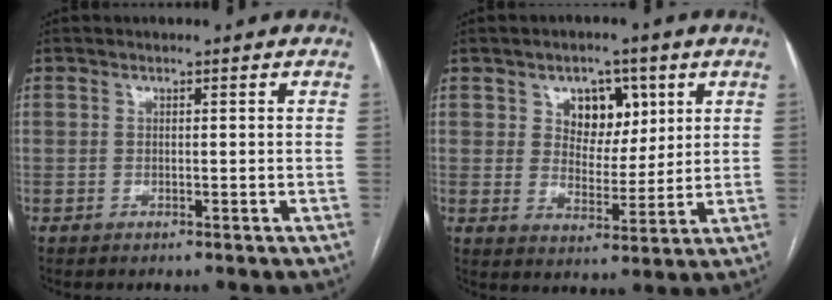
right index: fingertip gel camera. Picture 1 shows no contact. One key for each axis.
{"total": 7.4, "fx": 3.3, "fy": 5.0, "fz": 4.3, "tx": -0.057, "ty": 0.009, "tz": 0.057}